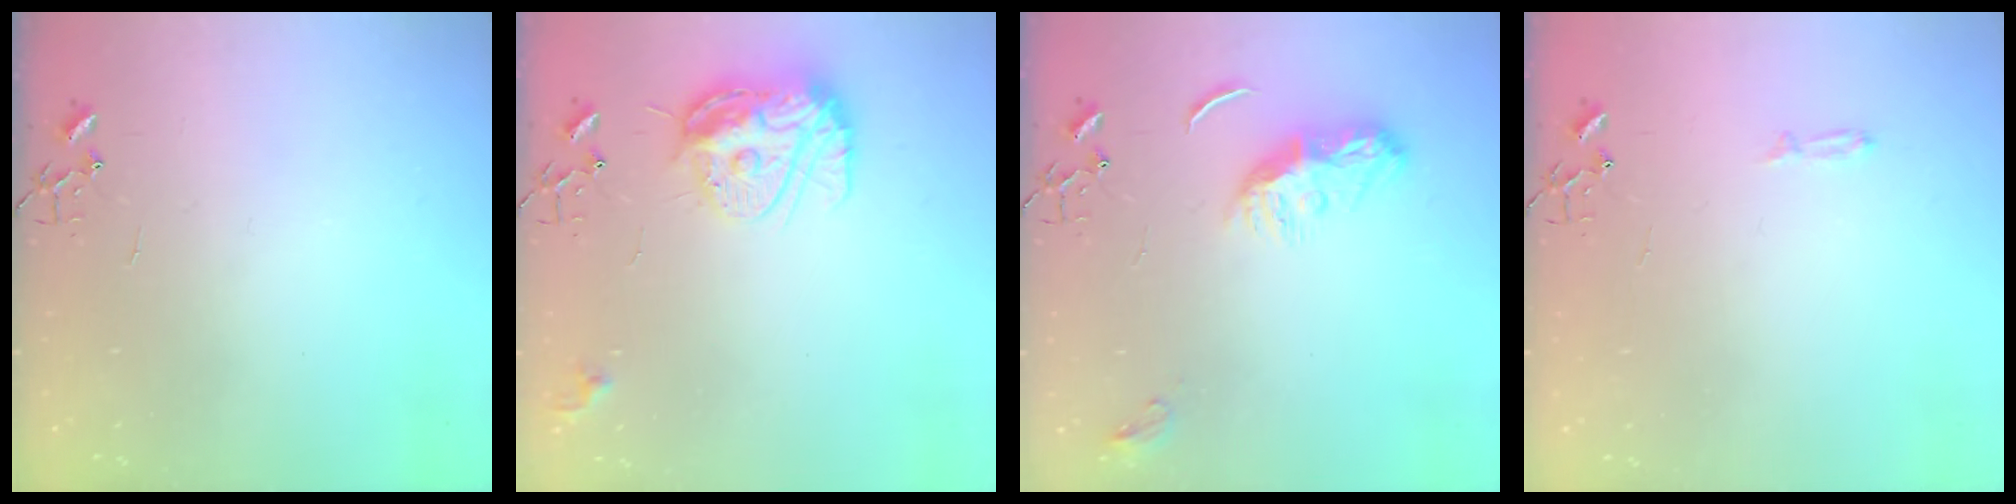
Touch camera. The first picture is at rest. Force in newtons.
{"total": 13.1, "press": 13.1, "slide": 1.2}
{"total": 8.7, "press": 8.7, "slide": 0.3}
{"total": 3.0, "press": 2.9, "slide": 0.5}